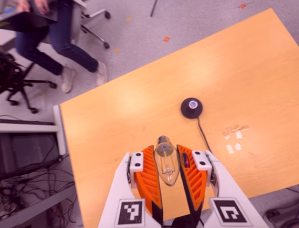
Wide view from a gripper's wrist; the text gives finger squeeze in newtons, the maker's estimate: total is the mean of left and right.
{"total": 15.6, "left": 17.8, "right": 13.3}